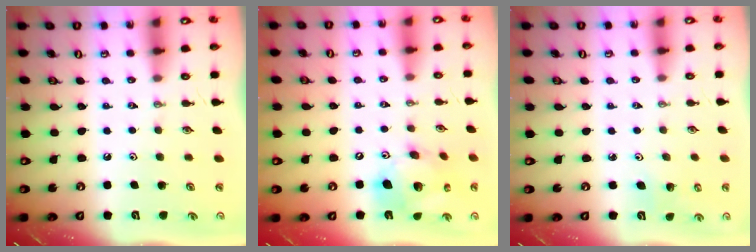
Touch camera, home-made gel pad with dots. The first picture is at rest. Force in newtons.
{"total": 15.3, "press": 15.1, "slide": 2.5}
{"total": 3.3, "press": 3.3, "slide": 0.3}